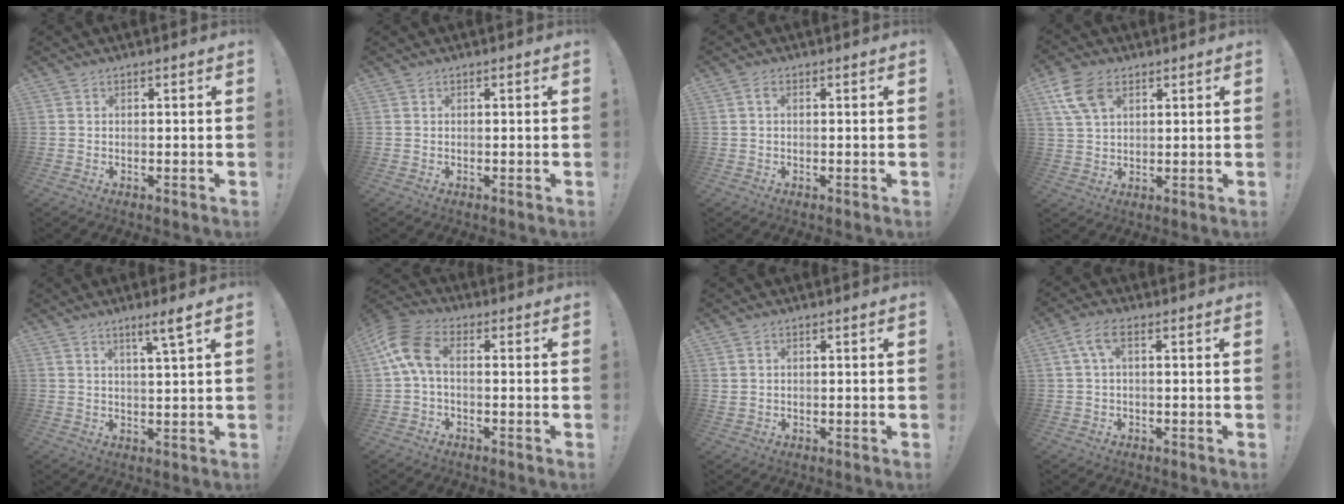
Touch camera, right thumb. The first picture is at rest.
{"total": 0.0}
{"total": 1.5, "force": [0.2, 0.6, 1.3], "torque": [-0.019, 0.001, 0.002]}
{"total": 9.9, "force": [4.7, 5.7, 6.5], "torque": [-0.128, -0.008, 0.090]}
{"total": 5.4, "force": [3.3, -0.3, 4.2], "torque": [-0.056, -0.021, 0.047]}
{"total": 10.0, "force": [1.9, 5.3, 8.2], "torque": [-0.177, 0.004, 0.040]}
{"total": 1.3, "force": [0.8, 1.0, 0.6], "torque": [-0.016, 0.004, 0.016]}
{"total": 5.3, "force": [1.1, 1.7, 4.9], "torque": [-0.107, 0.005, 0.022]}